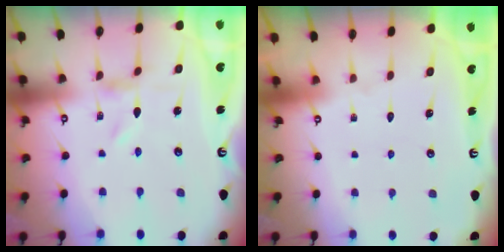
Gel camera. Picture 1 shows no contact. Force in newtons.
{"total": 1.8, "press": 1.8, "slide": 0.1}